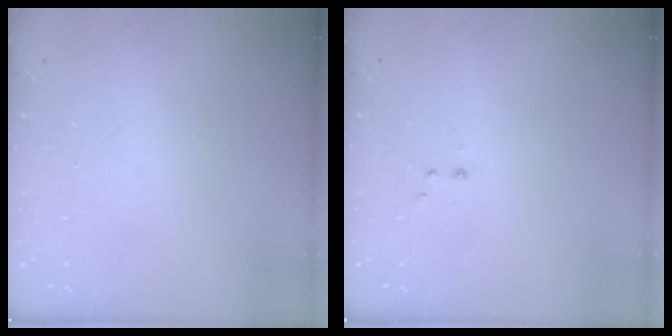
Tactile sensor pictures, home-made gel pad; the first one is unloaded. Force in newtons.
{"total": 2.2, "press": 1.9, "slide": 1.2}